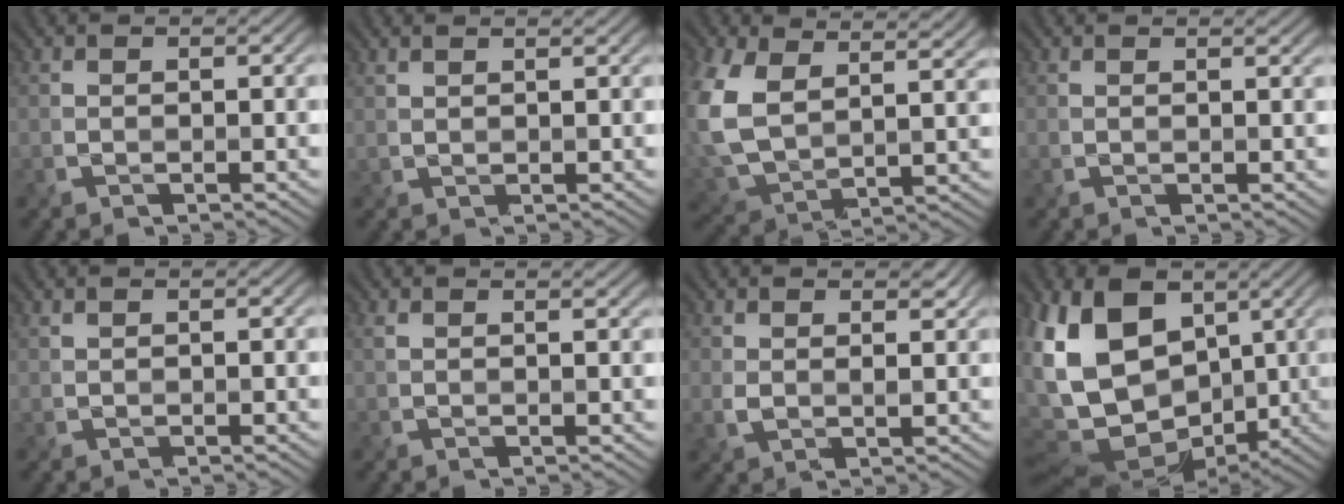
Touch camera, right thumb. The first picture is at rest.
{"total": 1.5, "force": [1.4, 0.1, 0.5], "torque": [-0.012, 0.000, 0.028]}
{"total": 13.3, "force": [5.4, 7.4, 9.7], "torque": [-0.248, -0.002, 0.106]}
{"total": 1.1, "force": [0.8, -0.1, 0.7], "torque": [-0.012, -0.006, 0.011]}
{"total": 0.7, "force": [0.7, 0.0, 0.0], "torque": [-0.009, 0.001, 0.019]}
{"total": 1.9, "force": [1.5, 0.3, 1.2], "torque": [-0.026, -0.002, 0.028]}
{"total": 2.5, "force": [1.6, 1.3, 1.4], "torque": [-0.033, -0.006, 0.032]}
{"total": 17.8, "force": [0.8, 12.3, 12.9], "torque": [-0.290, -0.016, 0.037]}